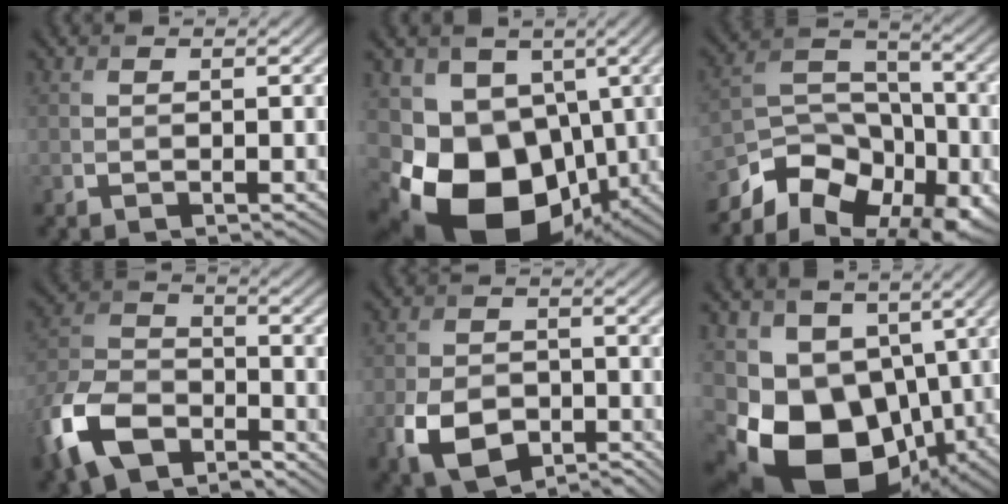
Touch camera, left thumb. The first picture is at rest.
{"total": 17.3, "force": [-4.3, 13.4, 10.1], "torque": [-0.193, -0.038, -0.081]}
{"total": 12.3, "force": [-8.4, 7.0, 5.7], "torque": [-0.113, -0.005, -0.149]}
{"total": 11.8, "force": [-7.2, 6.2, 6.9], "torque": [-0.167, -0.013, -0.157]}
{"total": 7.7, "force": [-3.7, 4.9, 4.6], "torque": [-0.101, -0.016, -0.065]}
{"total": 16.2, "force": [-3.2, 12.0, 10.4], "torque": [-0.207, -0.034, -0.050]}